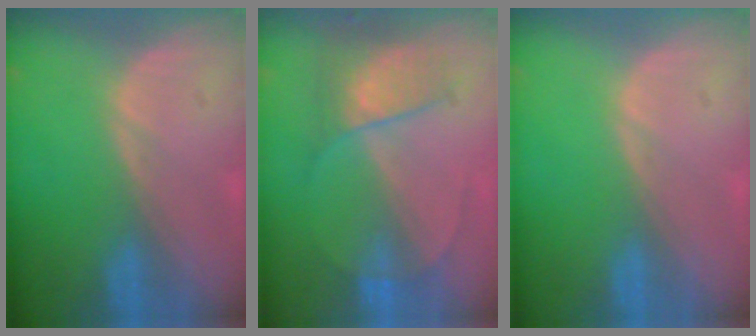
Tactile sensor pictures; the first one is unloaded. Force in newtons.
{"total": 7.0, "press": 6.0, "slide": 3.6}
{"total": 0.0}